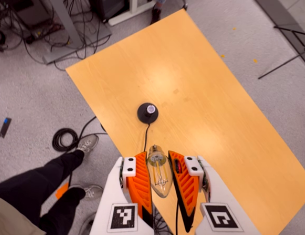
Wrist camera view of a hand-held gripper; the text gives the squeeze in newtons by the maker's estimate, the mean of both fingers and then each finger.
{"total": 20.9, "left": 22.0, "right": 19.8}